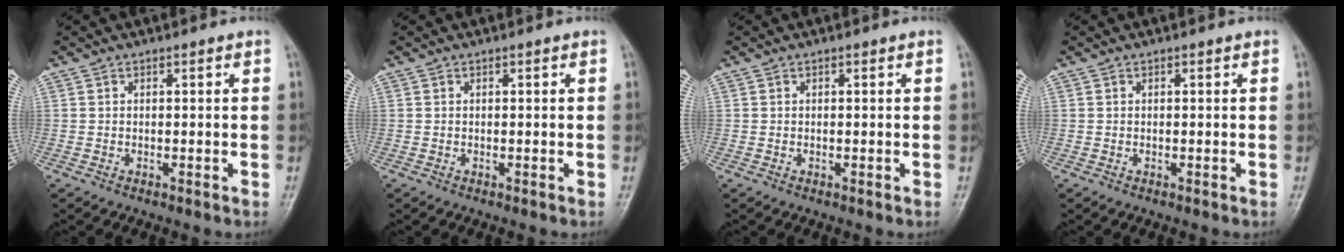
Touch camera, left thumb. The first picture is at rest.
{"total": 0.0}
{"total": 0.0}
{"total": 0.0}